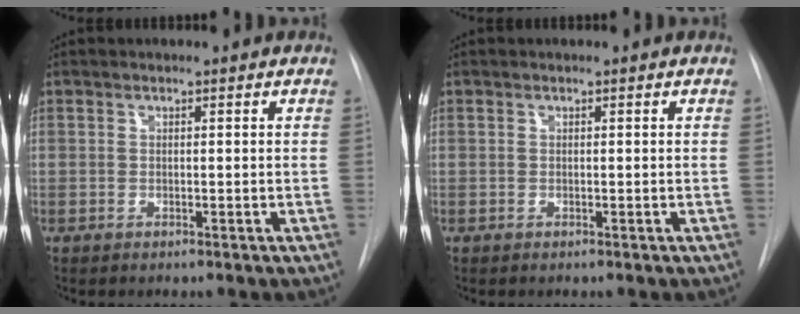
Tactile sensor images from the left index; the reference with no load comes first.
{"total": 0.0}